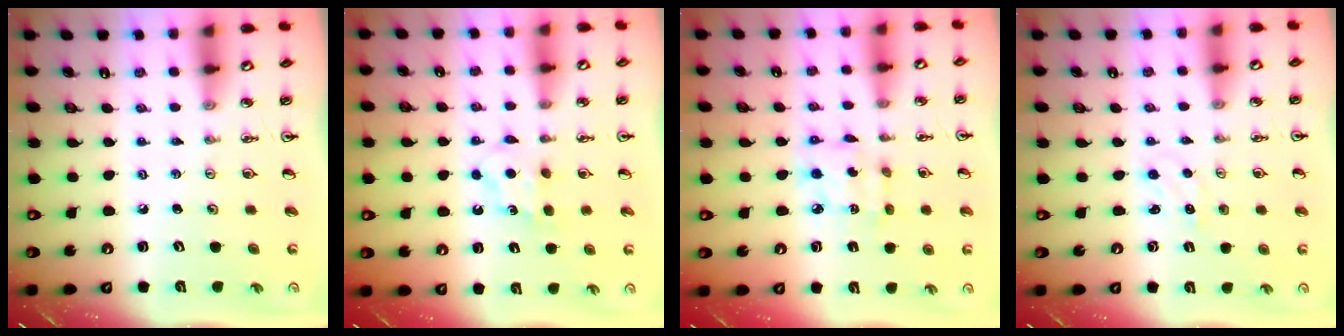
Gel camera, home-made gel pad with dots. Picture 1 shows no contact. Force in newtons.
{"total": 5.3, "press": 5.2, "slide": 0.6}
{"total": 5.8, "press": 5.8, "slide": 0.2}
{"total": 0.9, "press": 0.8, "slide": 0.2}